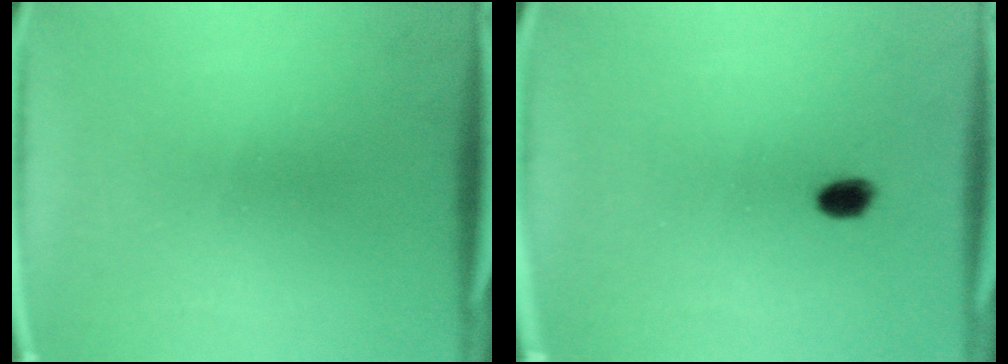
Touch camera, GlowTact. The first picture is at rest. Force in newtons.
{"total": 2.4}